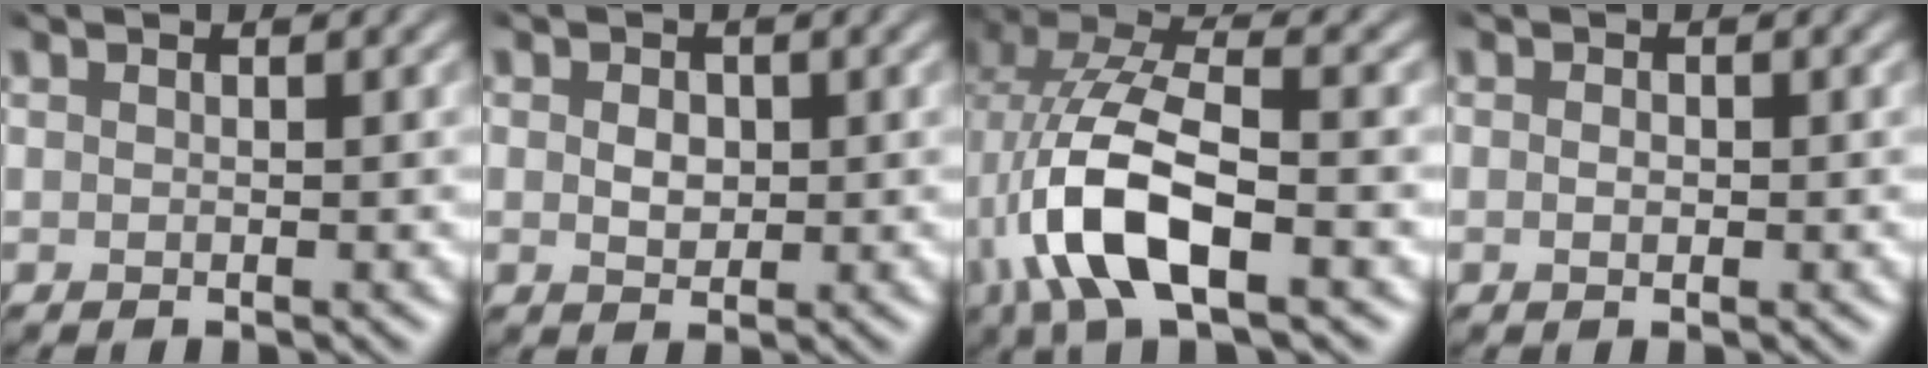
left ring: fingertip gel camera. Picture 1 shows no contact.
{"total": 1.4, "force": [-0.3, 1.1, 0.7], "torque": [-0.022, -0.007, 0.003]}
{"total": 8.7, "force": [-3.3, 3.3, 7.3], "torque": [-0.156, 0.007, -0.067]}
{"total": 0.6, "force": [-0.4, 0.4, 0.2], "torque": [-0.008, -0.004, 0.001]}